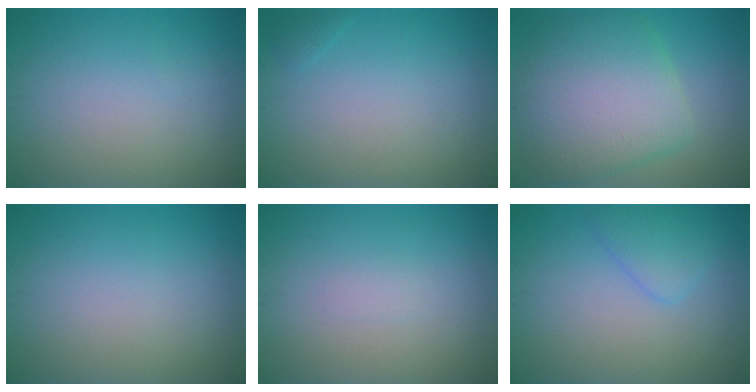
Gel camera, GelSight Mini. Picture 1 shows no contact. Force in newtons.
{"total": 0.5, "press": 0.5, "slide": 0.0}
{"total": 8.8, "press": 8.8, "slide": 0.3}
{"total": 0.0}
{"total": 0.7, "press": 0.7, "slide": 0.1}
{"total": 2.3, "press": 2.3, "slide": 0.2}